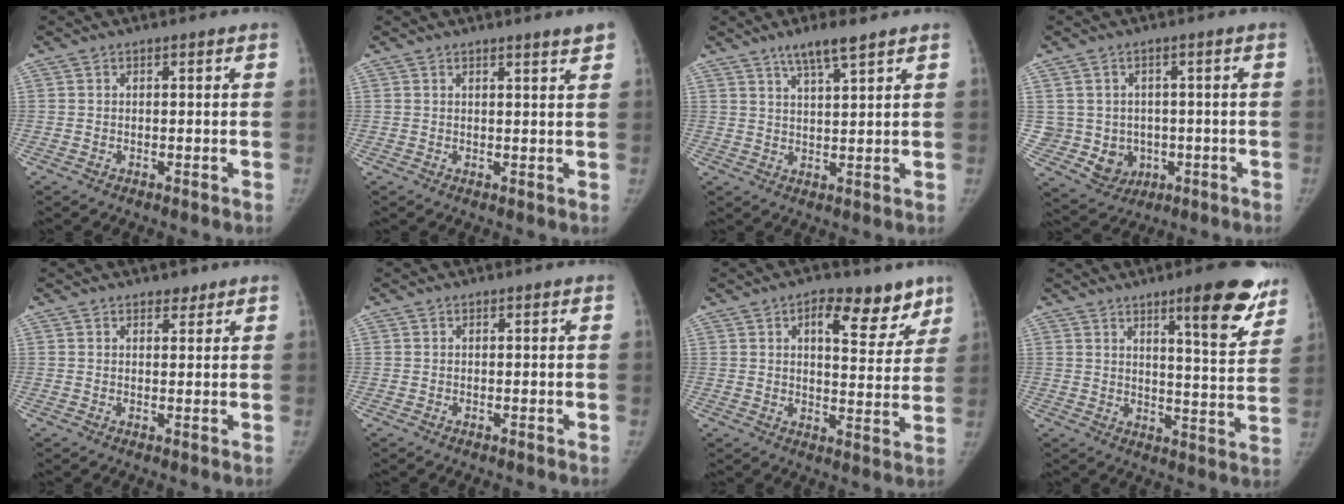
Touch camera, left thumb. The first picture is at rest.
{"total": 2.9, "force": [2.1, -0.1, 2.0], "torque": [-0.024, -0.012, 0.029]}
{"total": 5.8, "force": [4.1, 0.6, 3.9], "torque": [-0.071, -0.022, 0.077]}
{"total": 7.9, "force": [-0.8, 7.5, 2.4], "torque": [-0.012, 0.013, 0.005]}
{"total": 1.9, "force": [1.5, 1.0, 0.6], "torque": [0.002, -0.010, 0.019]}
{"total": 0.0}
{"total": 11.8, "force": [7.1, 5.6, 7.6], "torque": [-0.056, -0.034, 0.097]}
{"total": 16.5, "force": [10.3, 3.4, 12.4], "torque": [-0.123, -0.064, 0.143]}